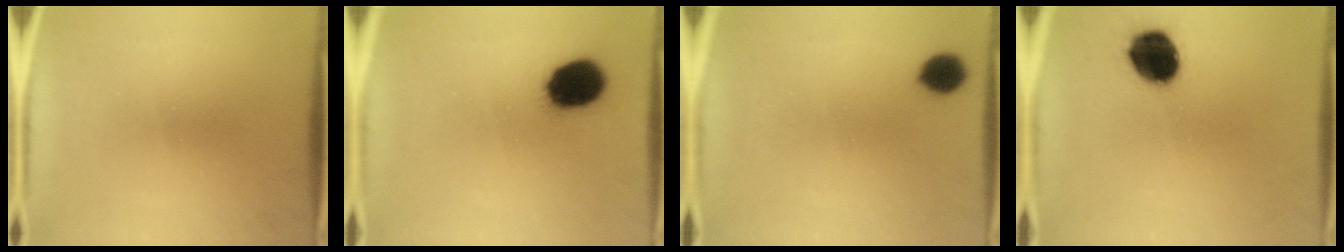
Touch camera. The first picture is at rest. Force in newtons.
{"total": 13.4}
{"total": 6.2}
{"total": 13.2}